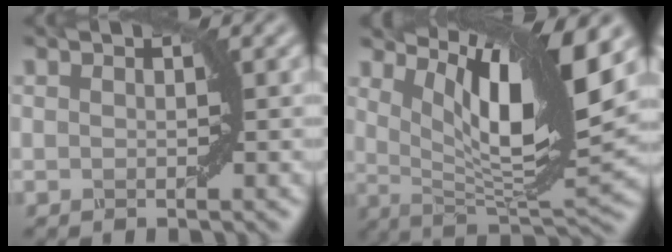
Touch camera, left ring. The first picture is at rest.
{"total": 11.4, "force": [4.9, 3.0, 9.9], "torque": [-0.161, -0.004, 0.094]}